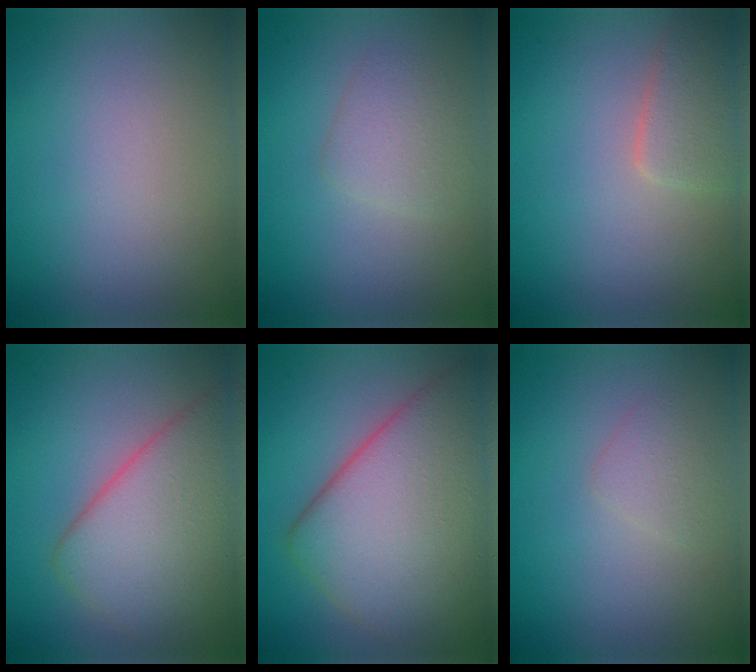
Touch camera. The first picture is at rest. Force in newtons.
{"total": 2.1, "press": 2.1, "slide": 0.1}
{"total": 2.6, "press": 2.5, "slide": 0.3}
{"total": 7.3, "press": 7.3, "slide": 0.5}
{"total": 10.7, "press": 10.7, "slide": 0.6}
{"total": 1.4, "press": 1.4, "slide": 0.1}